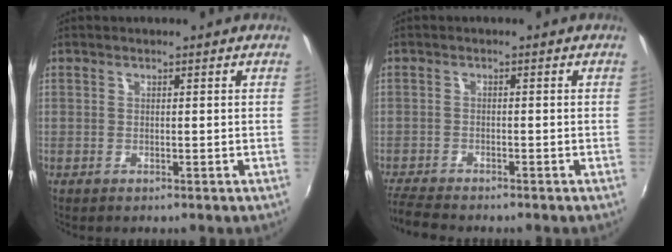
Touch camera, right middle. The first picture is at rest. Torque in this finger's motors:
{"motor_torque": [0.30, -0.32, 0.02, 0.02]}